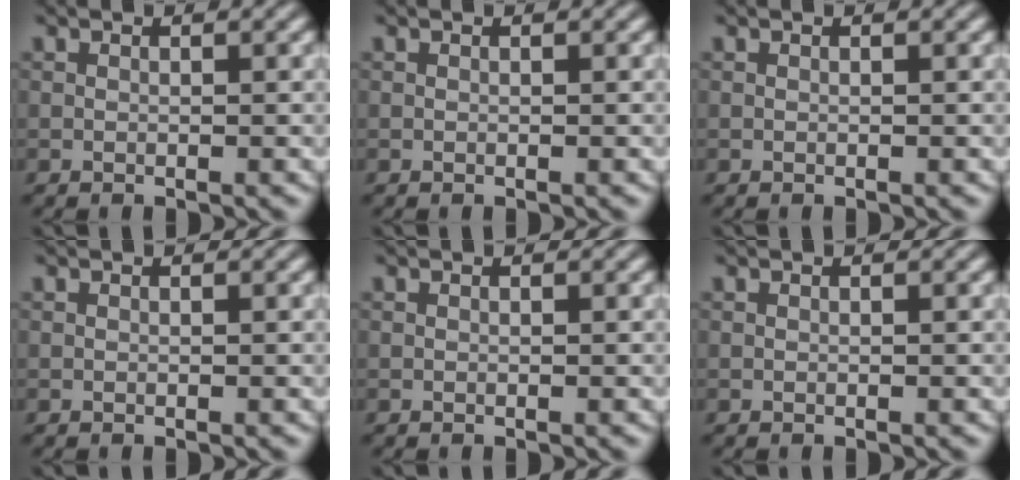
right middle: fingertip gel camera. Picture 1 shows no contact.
{"total": 0.0}
{"total": 0.0}
{"total": 0.0}
{"total": 0.0}
{"total": 0.0}